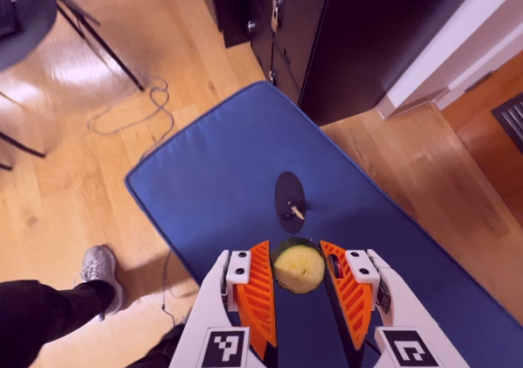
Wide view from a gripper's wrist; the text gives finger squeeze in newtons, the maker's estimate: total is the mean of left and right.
{"total": 7.7, "left": 7.8, "right": 7.6}